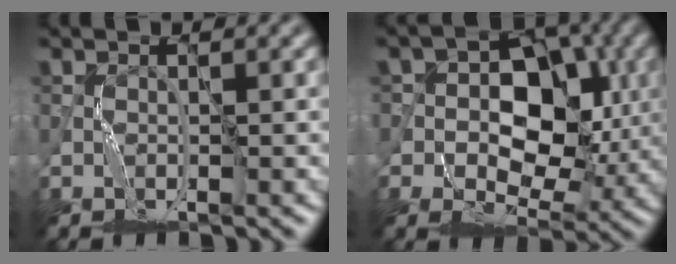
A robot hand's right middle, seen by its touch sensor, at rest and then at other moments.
{"total": 8.4, "force": [-0.2, 5.9, 5.9], "torque": [-0.064, 0.011, -0.011]}